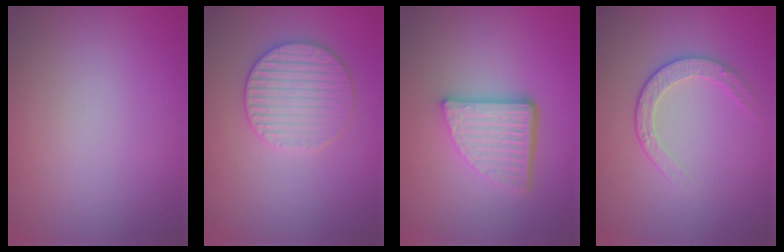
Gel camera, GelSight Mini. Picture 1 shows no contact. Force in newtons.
{"total": 3.5, "press": 3.5, "slide": 0.4}
{"total": 5.4, "press": 3.7, "slide": 3.9}
{"total": 2.2, "press": 1.6, "slide": 1.5}